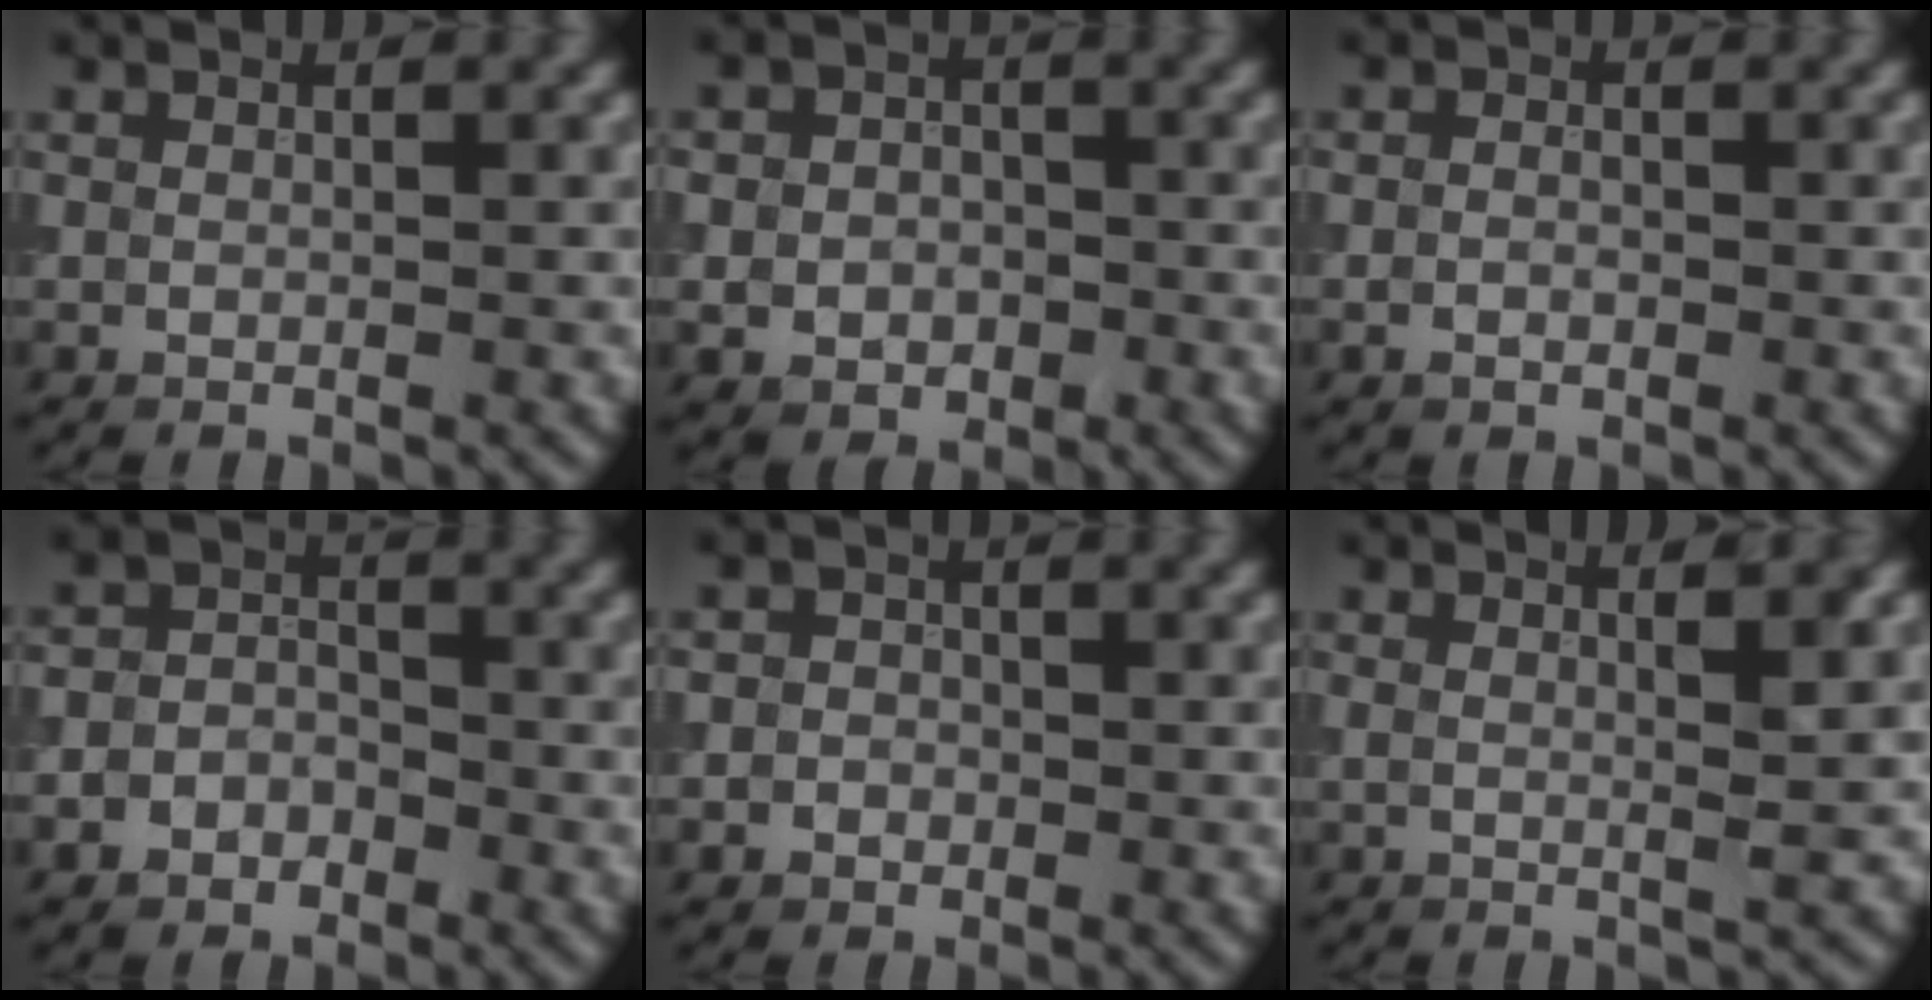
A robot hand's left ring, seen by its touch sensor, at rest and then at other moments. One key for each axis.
{"total": 3.7, "fx": -0.9, "fy": 3.2, "fz": 1.7, "tx": -0.014, "ty": -0.009, "tz": -0.025}
{"total": 1.2, "fx": -0.3, "fy": 0.9, "fz": 0.8, "tx": -0.013, "ty": 0.000, "tz": -0.010}
{"total": 3.2, "fx": -1.7, "fy": 2.5, "fz": 1.0, "tx": 0.005, "ty": 0.004, "tz": -0.043}
{"total": 1.9, "fx": -0.3, "fy": 1.8, "fz": 0.5, "tx": 0.012, "ty": 0.005, "tz": -0.022}
{"total": 3.5, "fx": 1.3, "fy": 1.0, "fz": 3.1, "tx": -0.030, "ty": 0.016, "tz": -0.005}